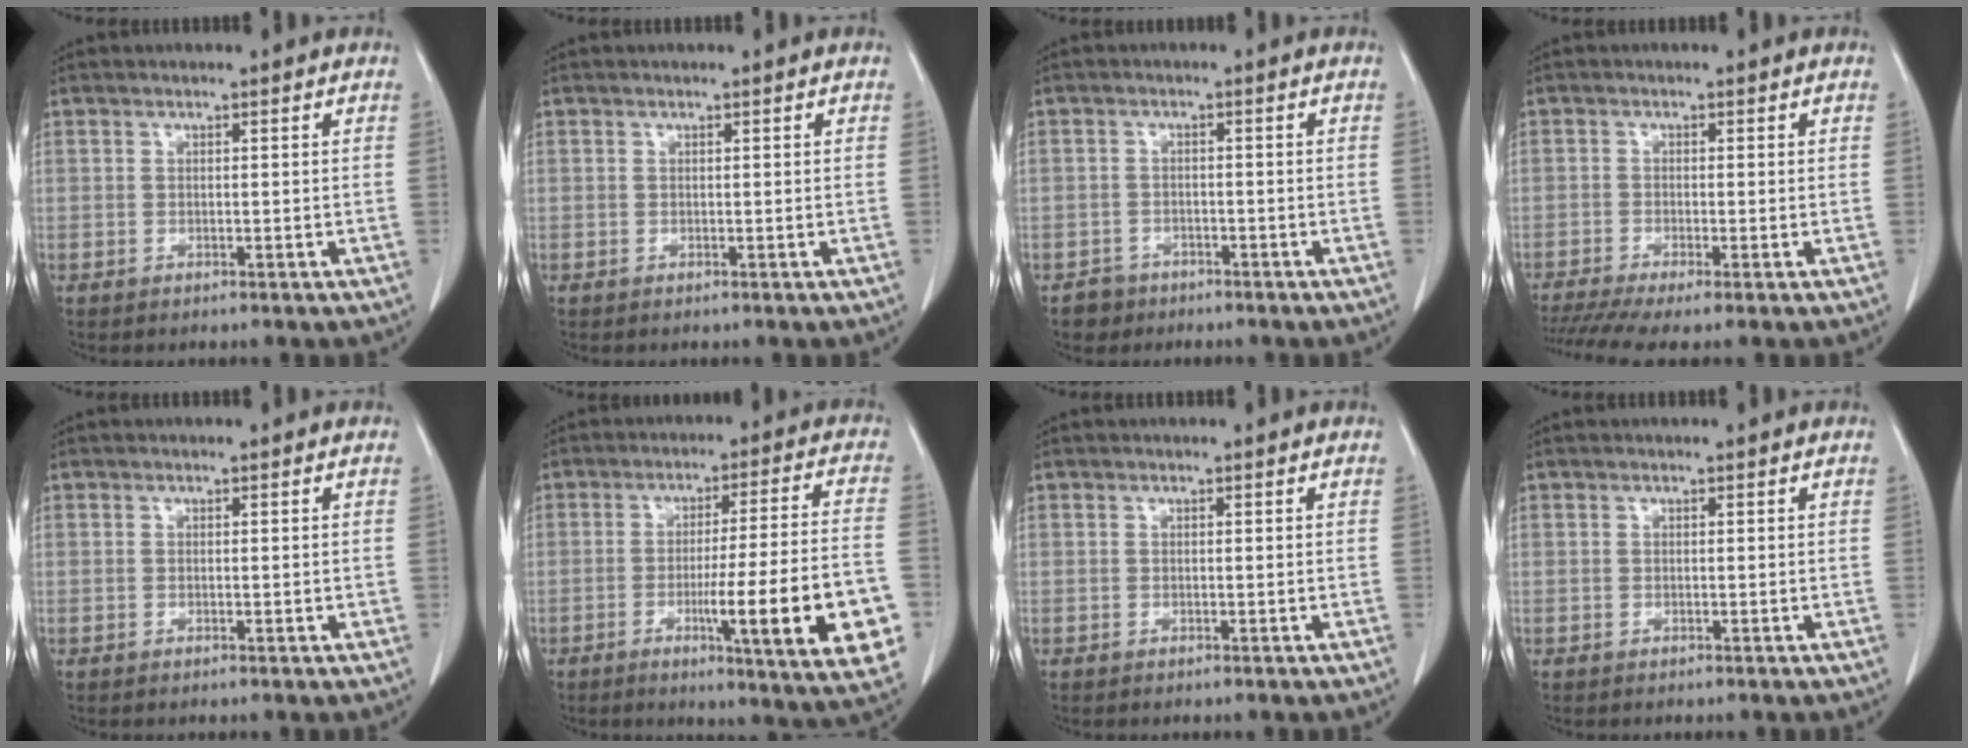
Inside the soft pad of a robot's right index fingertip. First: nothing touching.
{"total": 0.0}
{"total": 2.7, "force": [-1.7, 2.1, -0.4], "torque": [0.005, 0.011, -0.027]}
{"total": 6.4, "force": [-4.6, 0.4, 4.4], "torque": [-0.076, -0.008, -0.080]}
{"total": 0.0}
{"total": 18.8, "force": [-5.6, 0.0, 18.0], "torque": [-0.203, -0.015, -0.076]}
{"total": 0.0}
{"total": 0.0}